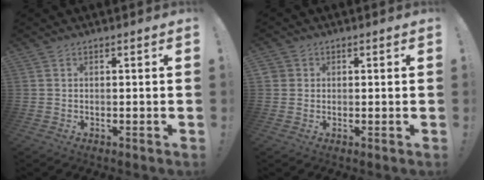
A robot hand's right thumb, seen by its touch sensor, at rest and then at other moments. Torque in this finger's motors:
{"motor_torque": [0.20, 0.36, 0.61, 0.16, 0.02]}